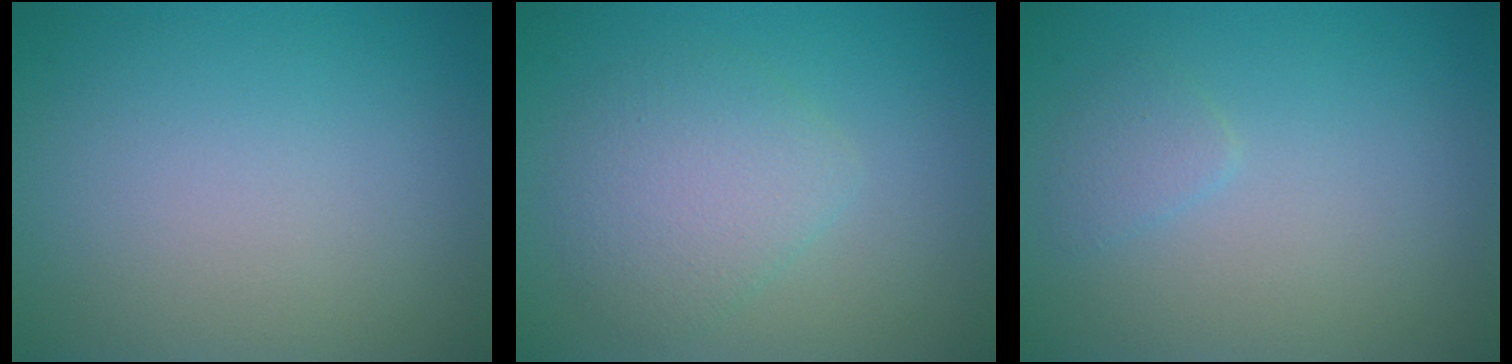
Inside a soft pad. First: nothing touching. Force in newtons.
{"total": 3.4, "press": 3.4, "slide": 0.1}
{"total": 1.1, "press": 1.1, "slide": 0.1}